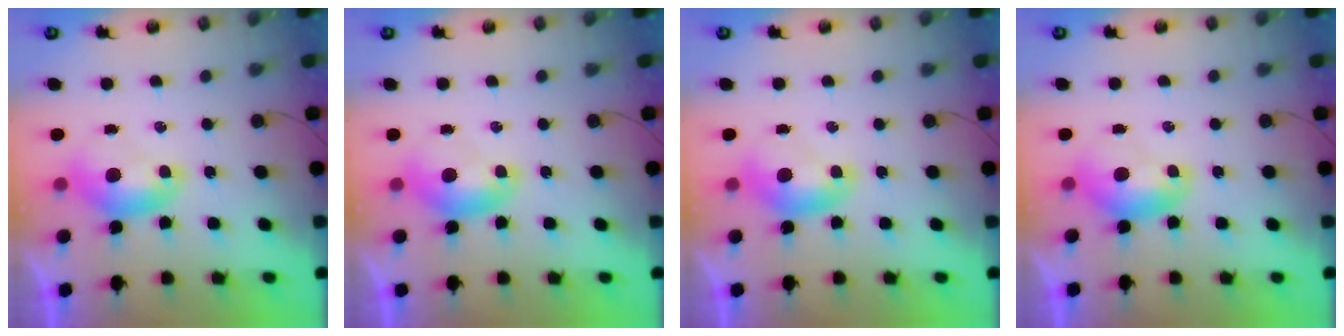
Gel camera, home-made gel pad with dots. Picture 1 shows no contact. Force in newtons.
{"total": 0.0}
{"total": 0.0}
{"total": 0.0}